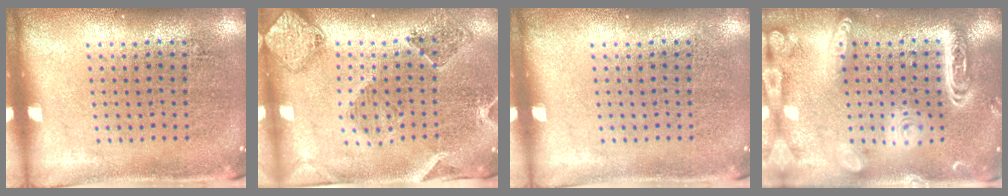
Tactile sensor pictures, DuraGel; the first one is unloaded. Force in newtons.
{"total": 0.9, "press": 0.9, "slide": 0.2}
{"total": 0.0}
{"total": 3.8, "press": 3.8, "slide": 0.3}